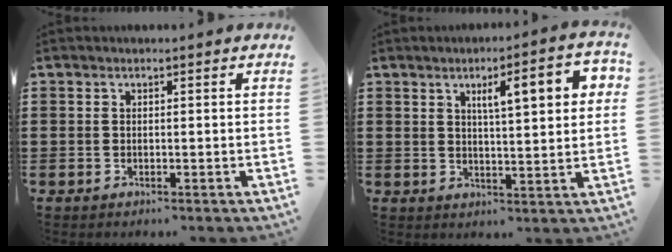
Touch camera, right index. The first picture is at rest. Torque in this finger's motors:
{"motor_torque": [1.23, 0.14, 0.78, 0.09]}